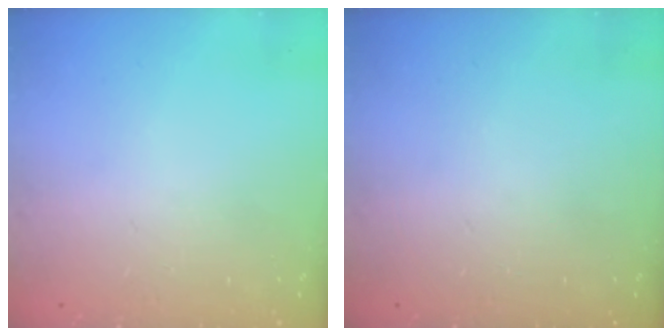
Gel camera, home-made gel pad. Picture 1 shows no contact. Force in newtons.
{"total": 0.0}